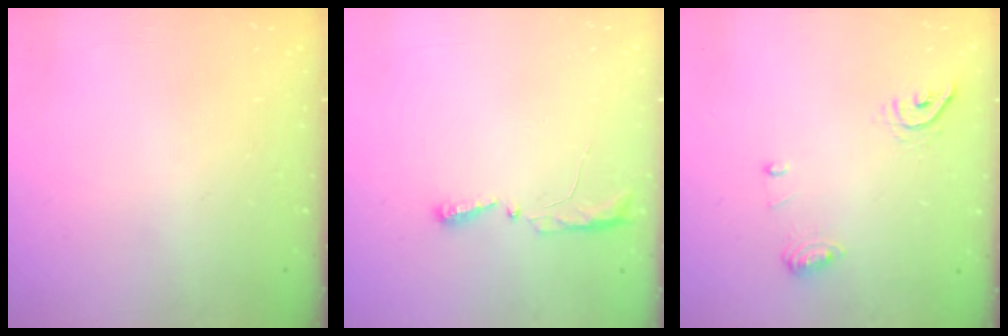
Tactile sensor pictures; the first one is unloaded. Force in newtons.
{"total": 8.2, "press": 5.2, "slide": 6.2}
{"total": 7.9, "press": 7.8, "slide": 1.3}